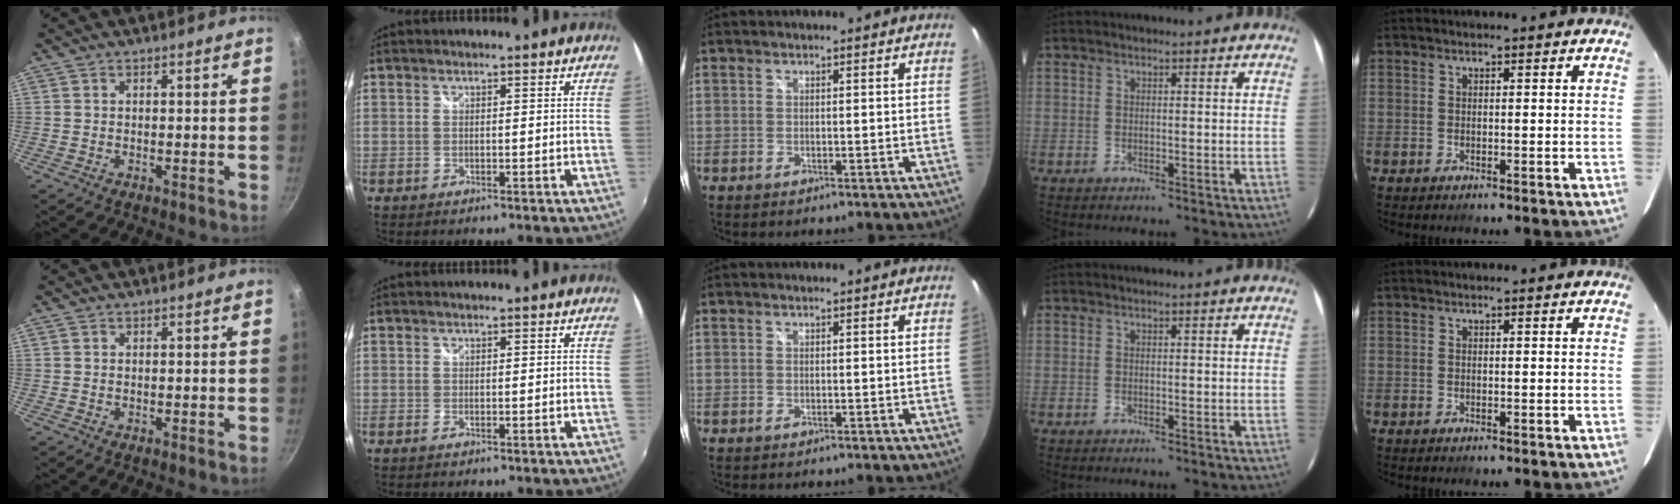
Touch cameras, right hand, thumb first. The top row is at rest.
{}